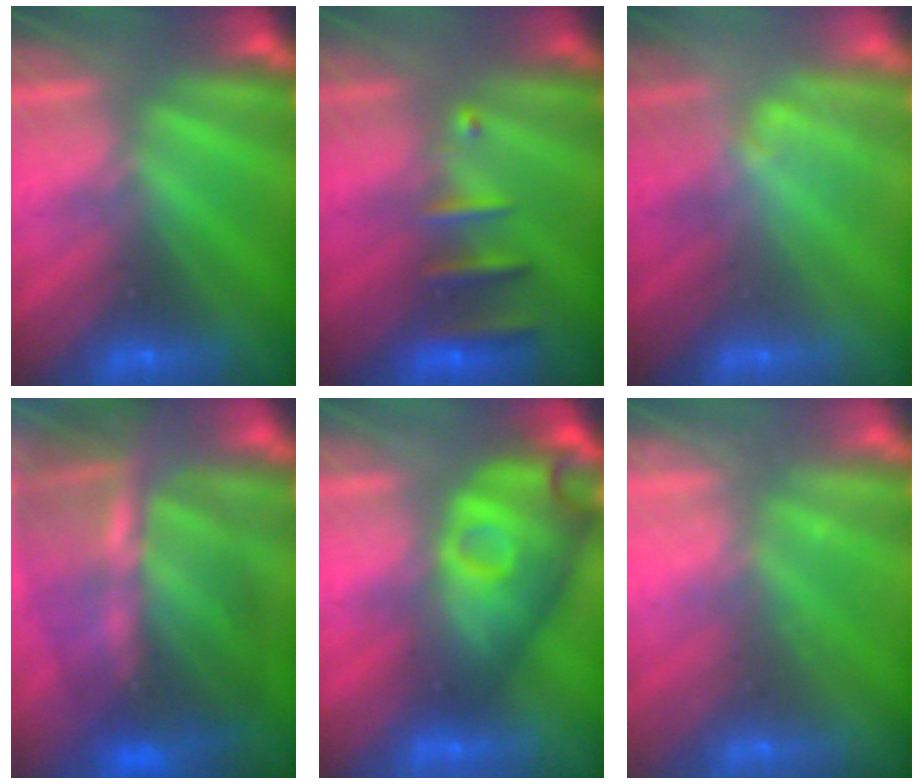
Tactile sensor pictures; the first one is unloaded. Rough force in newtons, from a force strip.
{"total": 2.5}
{"total": 1.3}
{"total": 11.6}
{"total": 4.6}
{"total": 2.2}